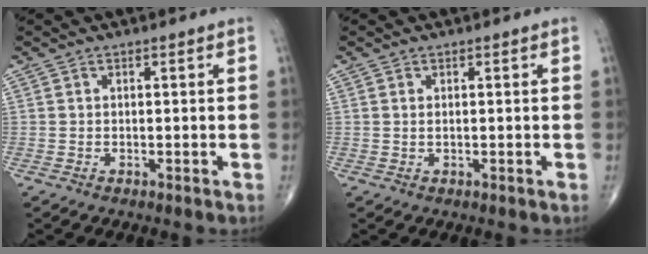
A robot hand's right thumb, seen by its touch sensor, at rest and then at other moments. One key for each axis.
{"total": 0.6, "fx": 0.2, "fy": 0.2, "fz": 0.5, "tx": -0.011, "ty": 0.000, "tz": 0.005}